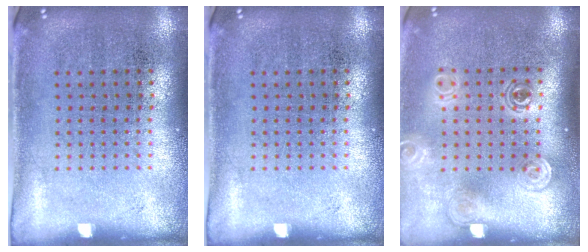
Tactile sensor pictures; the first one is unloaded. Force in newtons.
{"total": 0.0}
{"total": 1.7, "press": 1.4, "slide": 1.0}